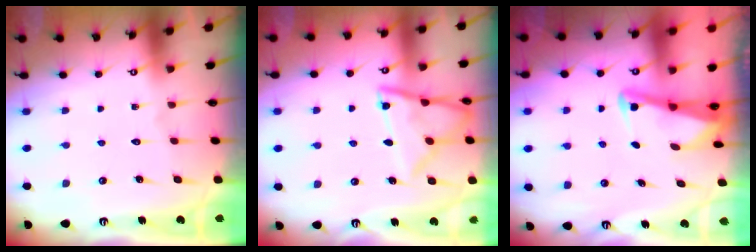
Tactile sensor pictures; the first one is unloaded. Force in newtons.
{"total": 11.5, "press": 11.4, "slide": 0.9}
{"total": 3.0, "press": 3.0, "slide": 0.4}